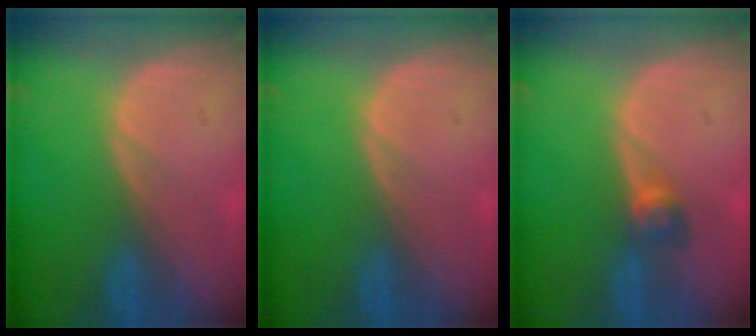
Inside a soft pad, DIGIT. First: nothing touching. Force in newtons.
{"total": 0.0}
{"total": 2.8, "press": 2.5, "slide": 1.3}